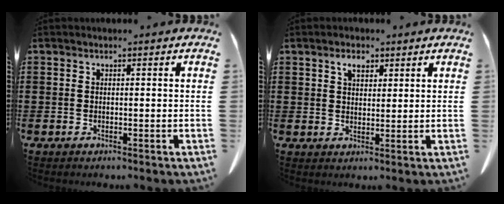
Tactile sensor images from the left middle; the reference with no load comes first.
{"total": 2.9, "force": [2.0, 1.5, 1.5], "torque": [-0.026, 0.002, 0.034]}